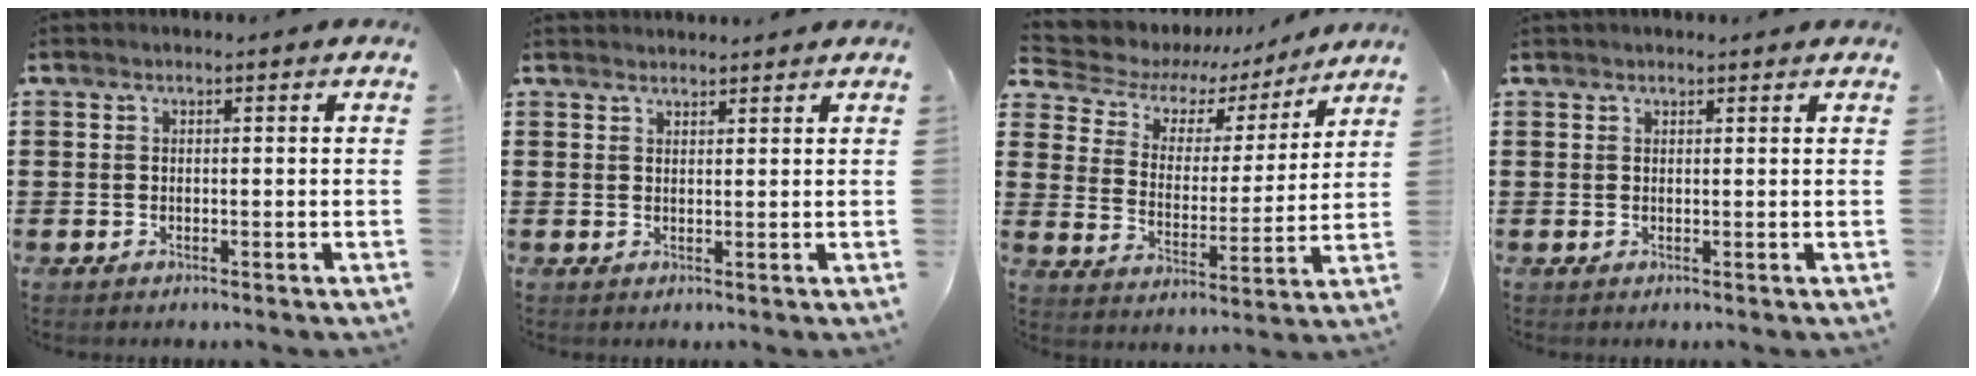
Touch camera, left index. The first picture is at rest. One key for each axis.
{"total": 1.5, "fx": 1.5, "fy": 0.3, "fz": -0.1, "tx": -0.002, "ty": 0.000, "tz": 0.030}
{"total": 5.4, "fx": 3.9, "fy": 3.3, "fz": 1.8, "tx": -0.062, "ty": -0.021, "tz": 0.062}
{"total": 0.8, "fx": 0.8, "fy": 0.2, "fz": 0.2, "tx": -0.006, "ty": 0.001, "tz": 0.016}